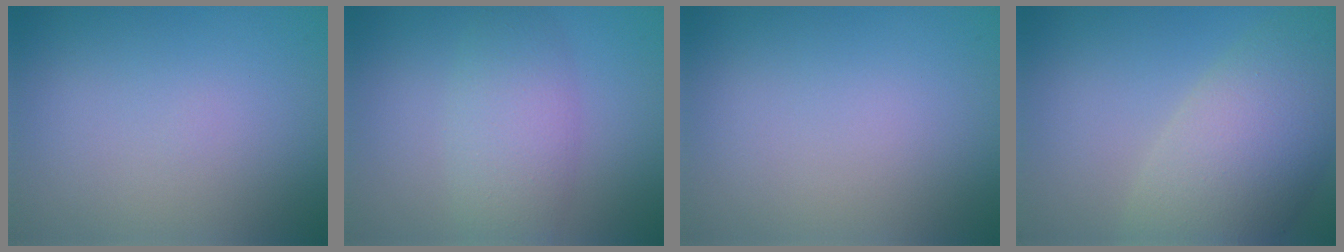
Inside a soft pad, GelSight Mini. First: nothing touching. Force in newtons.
{"total": 4.2, "press": 4.2, "slide": 0.2}
{"total": 0.0}
{"total": 8.2, "press": 8.2, "slide": 0.5}